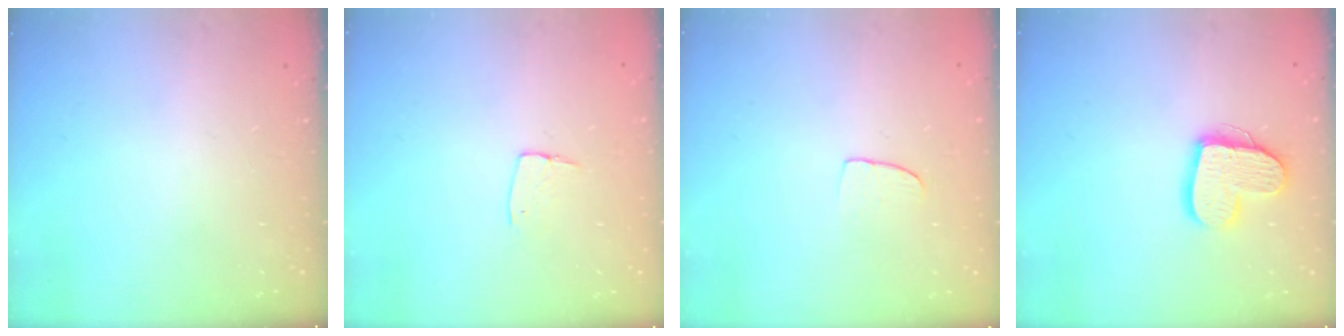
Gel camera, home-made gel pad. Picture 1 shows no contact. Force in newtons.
{"total": 6.0, "press": 6.0, "slide": 0.4}
{"total": 5.9, "press": 5.9, "slide": 0.4}
{"total": 14.0, "press": 13.9, "slide": 1.2}